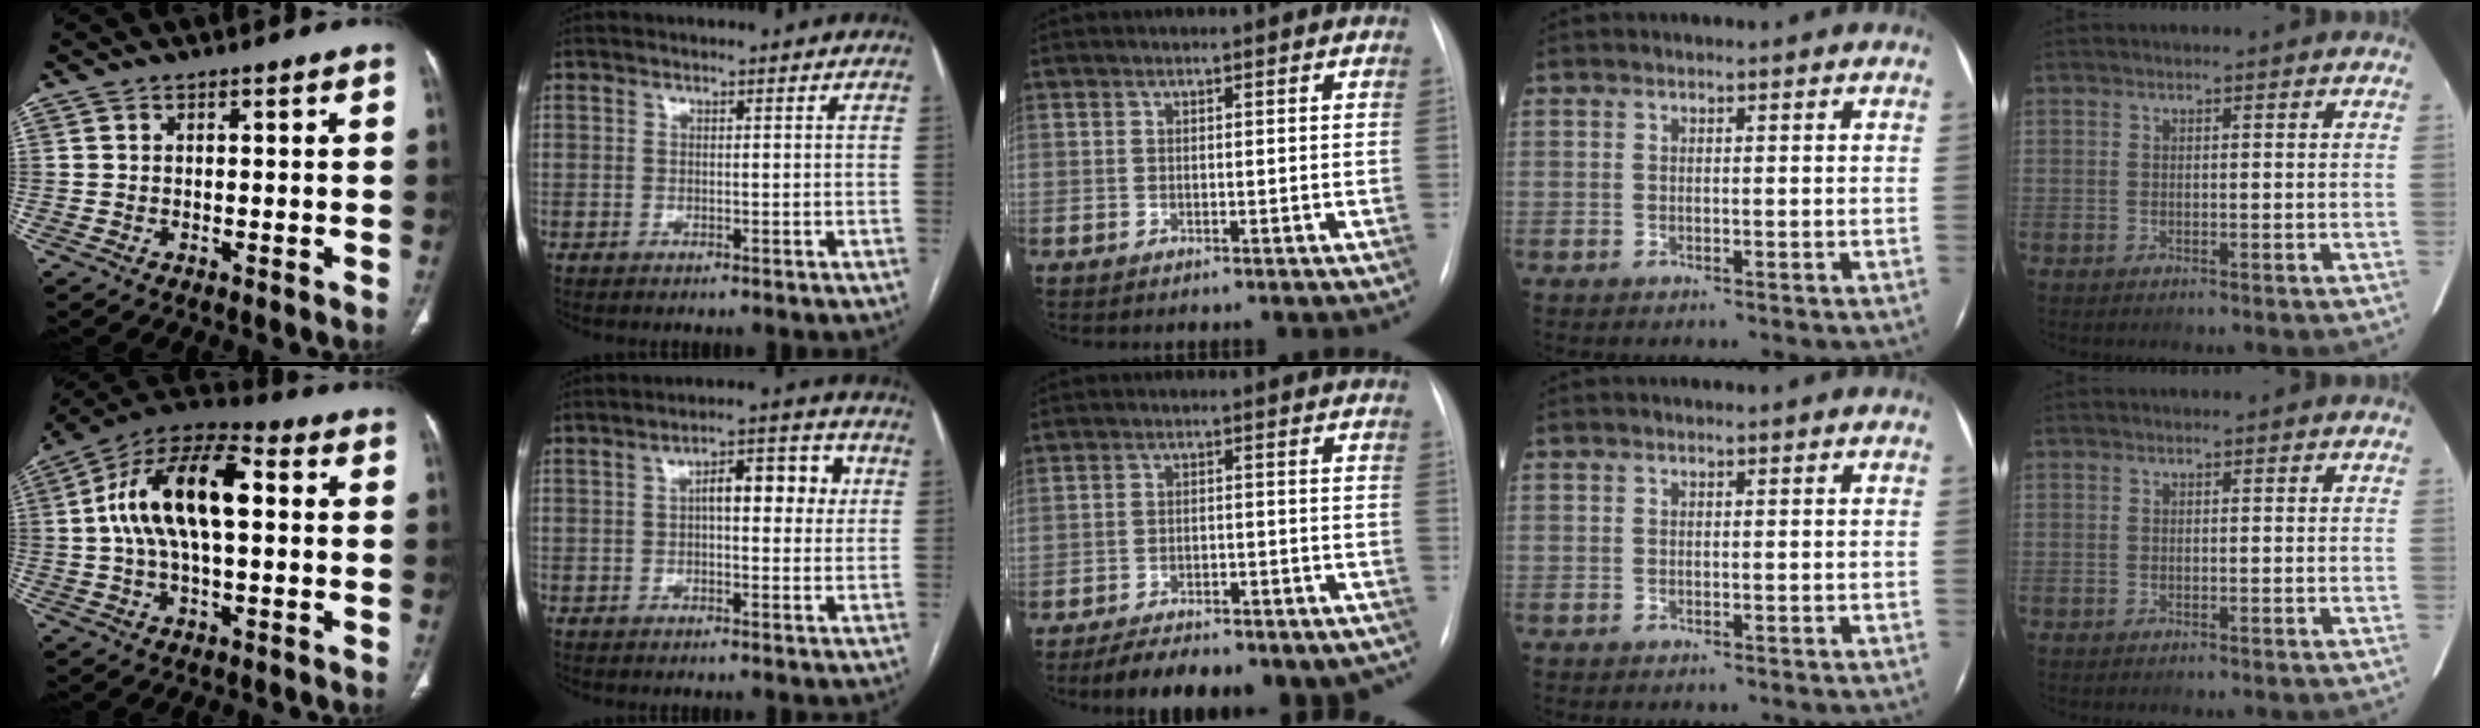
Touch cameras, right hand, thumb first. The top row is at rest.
{"thumb": {"total": 18.1, "force": [2.2, 8.7, 15.7], "torque": [-0.279, 0.037, 0.031]}, "index": {"total": 8.0, "force": [1.4, 3.0, 7.3], "torque": [-0.101, 0.029, 0.017]}, "middle": {"total": 17.2, "force": [-14.3, 6.1, 7.3], "torque": [-0.088, 0.016, -0.181]}}